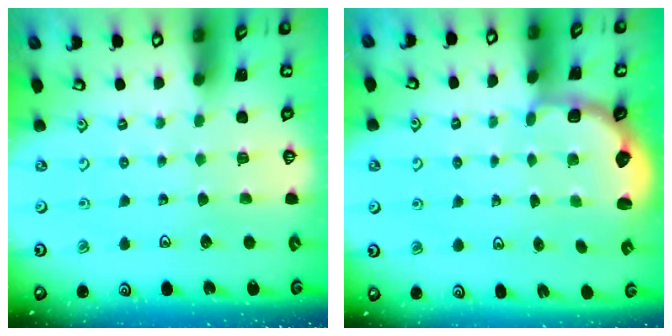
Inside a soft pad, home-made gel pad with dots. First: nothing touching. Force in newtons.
{"total": 2.9, "press": 2.4, "slide": 1.6}